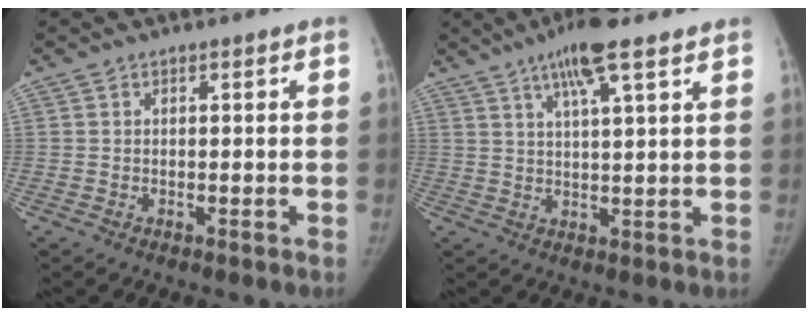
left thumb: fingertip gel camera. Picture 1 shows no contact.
{"total": 9.1, "force": [5.8, 1.4, 6.8], "torque": [-0.116, -0.014, 0.097]}